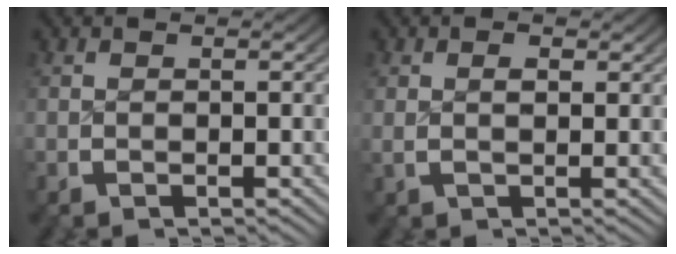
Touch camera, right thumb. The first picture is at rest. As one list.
[{"total": 1.0, "force": [0.6, 0.1, 0.8], "torque": [-0.011, 0.005, 0.008]}]